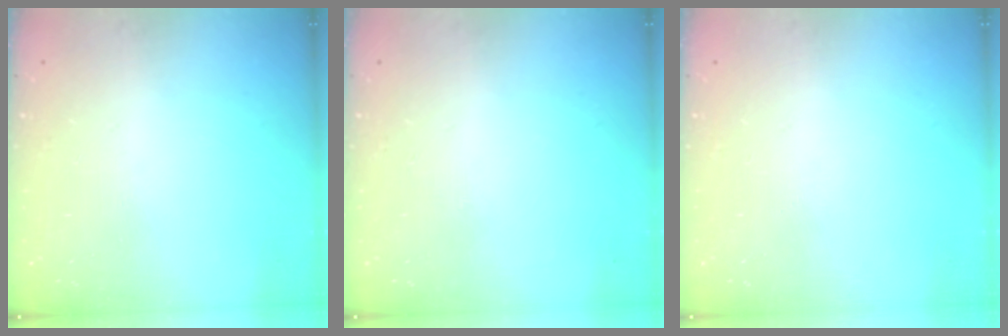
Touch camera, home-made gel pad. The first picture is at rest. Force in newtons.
{"total": 0.0}
{"total": 0.0}